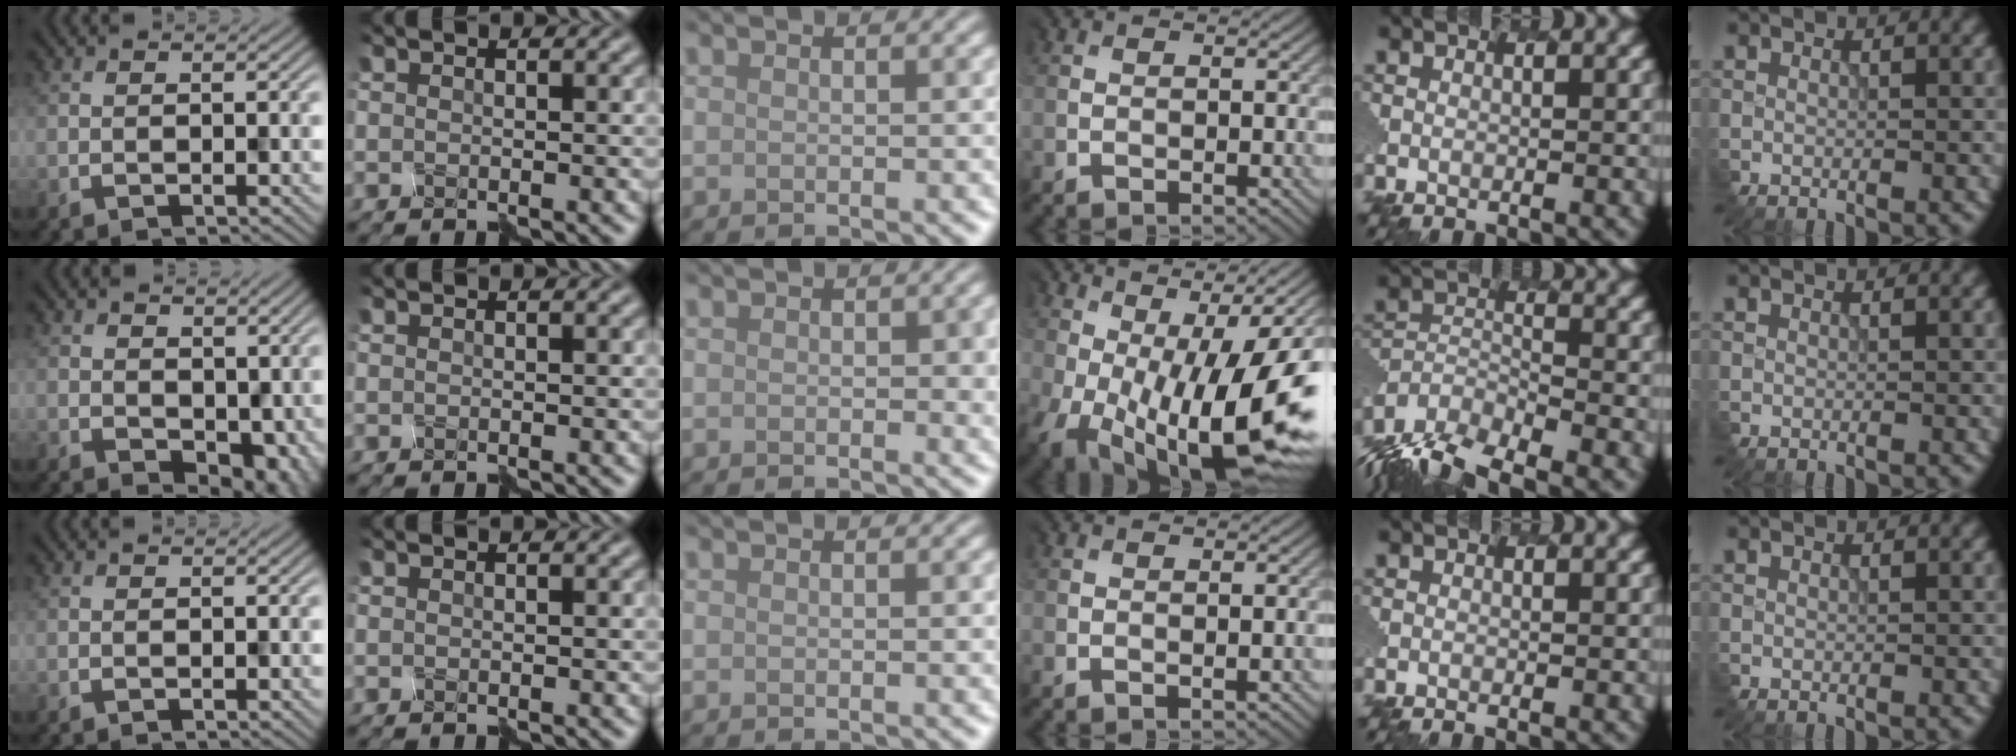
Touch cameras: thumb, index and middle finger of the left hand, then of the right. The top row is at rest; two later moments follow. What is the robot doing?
{"motion": "disassemble", "object": "spray bottle"}